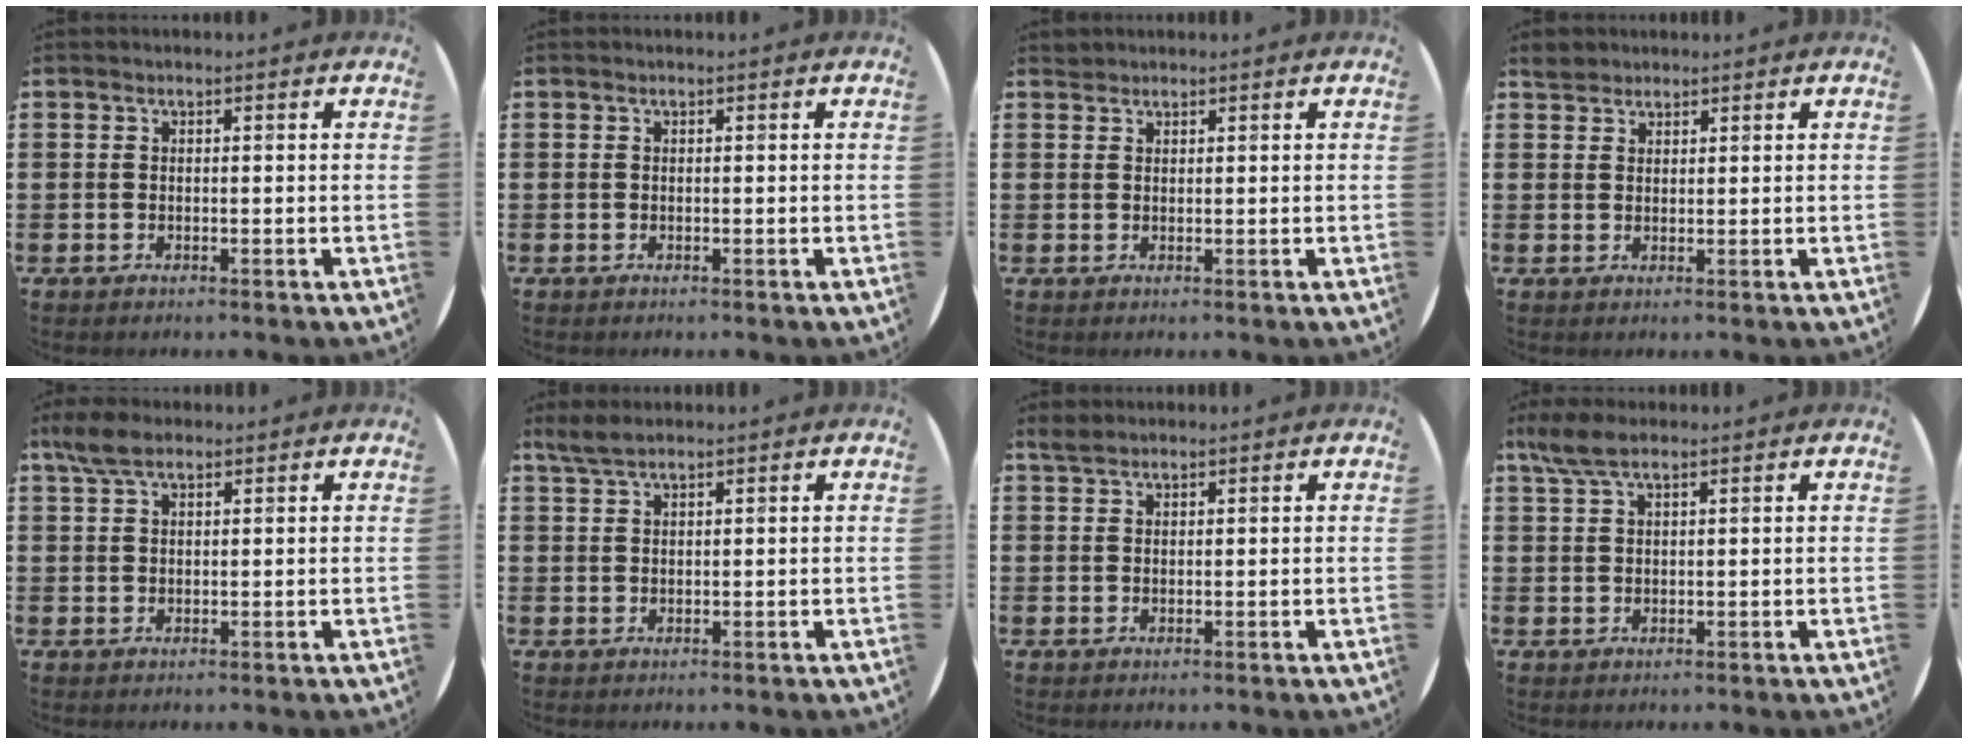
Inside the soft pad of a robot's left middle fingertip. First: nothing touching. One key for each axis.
{"total": 0.0}
{"total": 0.9, "fx": 0.9, "fy": 0.2, "fz": -0.1, "tx": 0.000, "ty": 0.002, "tz": 0.017}
{"total": 2.1, "fx": 2.0, "fy": 0.9, "fz": 0.0, "tx": 0.003, "ty": 0.002, "tz": 0.038}
{"total": 3.7, "fx": 2.7, "fy": 1.5, "fz": 2.1, "tx": -0.039, "ty": 0.003, "tz": 0.048}
{"total": 2.4, "fx": 2.0, "fy": 0.5, "fz": 1.2, "tx": -0.027, "ty": 0.005, "tz": 0.037}
{"total": 1.6, "fx": 1.5, "fy": 0.5, "fz": 0.5, "tx": -0.004, "ty": 0.001, "tz": 0.026}
{"total": 3.8, "fx": 2.6, "fy": 1.2, "fz": 2.4, "tx": -0.053, "ty": 0.005, "tz": 0.049}